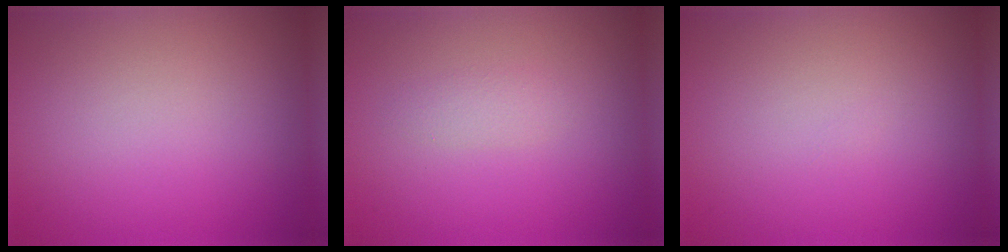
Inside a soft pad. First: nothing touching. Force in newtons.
{"total": 1.1, "press": 1.1, "slide": 0.1}
{"total": 0.0}